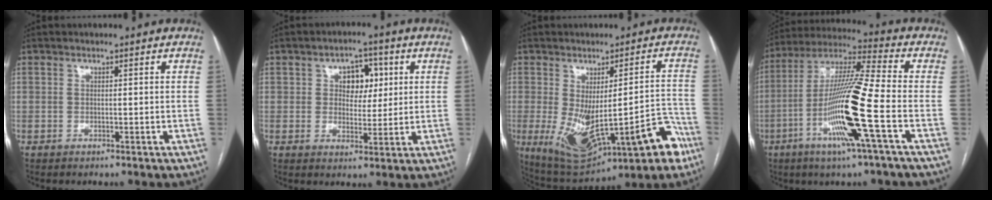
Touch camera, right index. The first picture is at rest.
{"total": 6.0, "force": [1.7, 3.9, 4.2], "torque": [-0.055, 0.017, 0.029]}
{"total": 17.8, "force": [-7.0, 5.8, 15.3], "torque": [-0.203, 0.010, -0.075]}
{"total": 16.8, "force": [-5.2, -0.9, 15.9], "torque": [-0.315, -0.013, -0.107]}